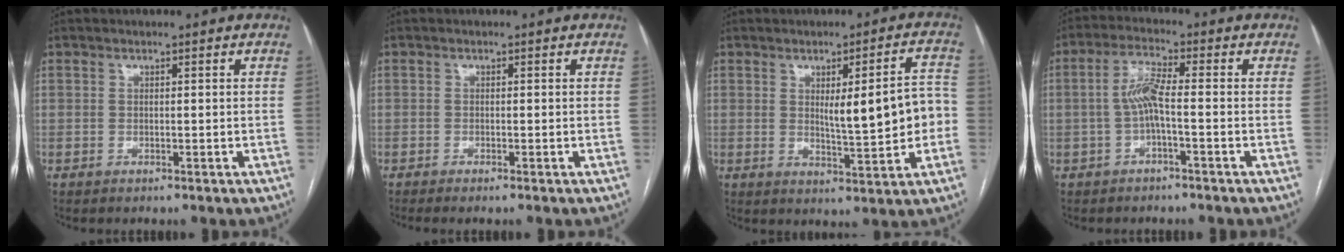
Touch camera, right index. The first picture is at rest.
{"total": 1.1, "force": [-0.9, -0.2, 0.6], "torque": [-0.011, -0.003, -0.018]}
{"total": 9.8, "force": [-0.1, 1.8, 9.6], "torque": [-0.129, 0.012, 0.005]}
{"total": 4.8, "force": [-0.7, 0.5, 4.8], "torque": [-0.097, 0.015, -0.012]}